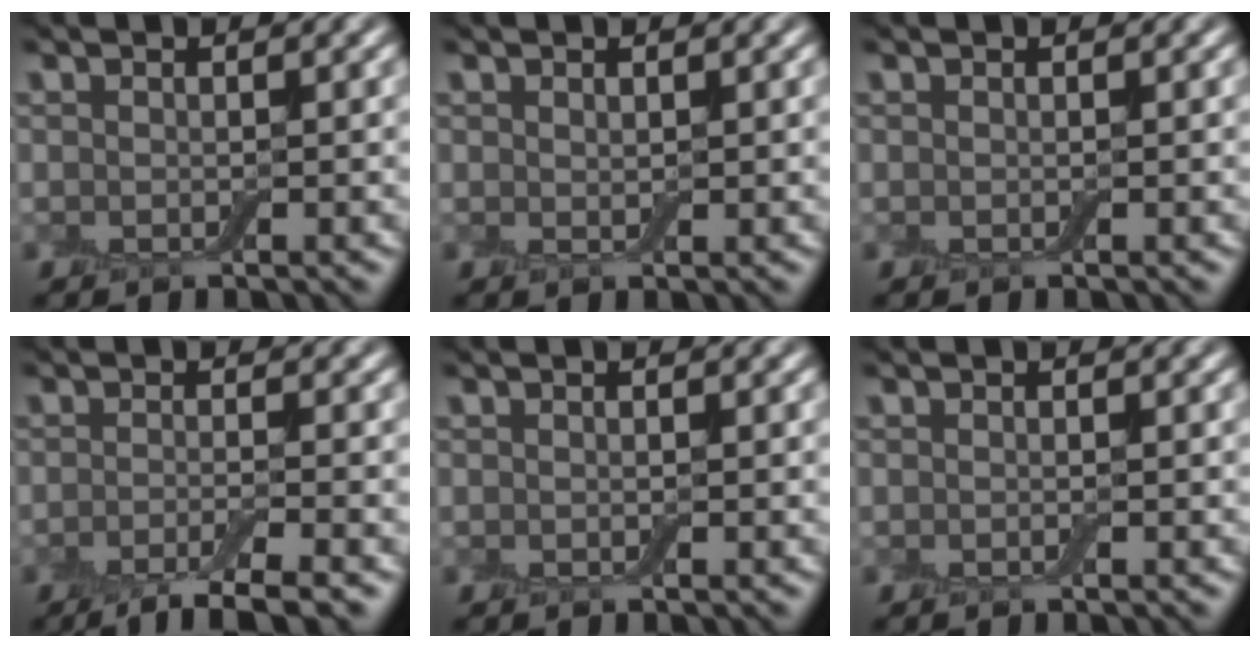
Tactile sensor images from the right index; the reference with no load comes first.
{"total": 0.6, "force": [0.4, 0.3, 0.3], "torque": [-0.008, -0.002, 0.008]}
{"total": 0.0}
{"total": 4.2, "force": [-2.8, 0.9, 3.1], "torque": [-0.046, -0.004, -0.055]}
{"total": 0.0}
{"total": 0.0}